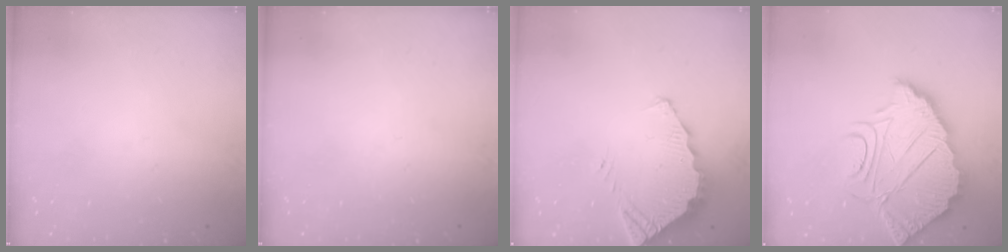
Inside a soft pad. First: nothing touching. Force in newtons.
{"total": 0.0}
{"total": 4.0, "press": 3.9, "slide": 0.3}
{"total": 14.3, "press": 14.2, "slide": 1.2}